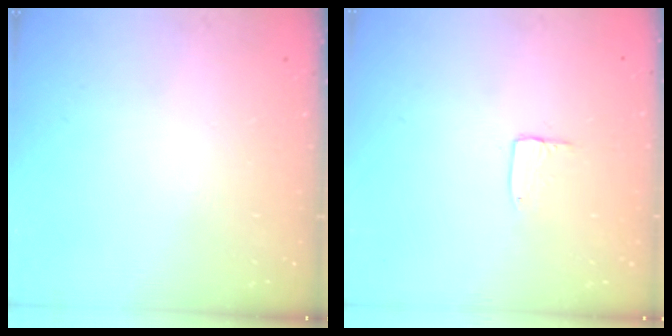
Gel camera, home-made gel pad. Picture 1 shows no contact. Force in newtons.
{"total": 3.8, "press": 3.8, "slide": 0.3}